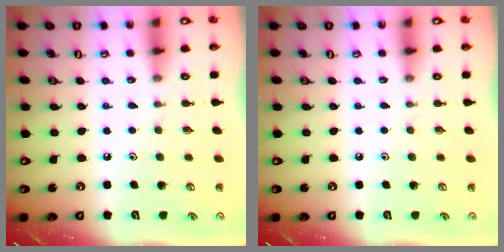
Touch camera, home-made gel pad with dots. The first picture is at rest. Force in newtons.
{"total": 0.0}